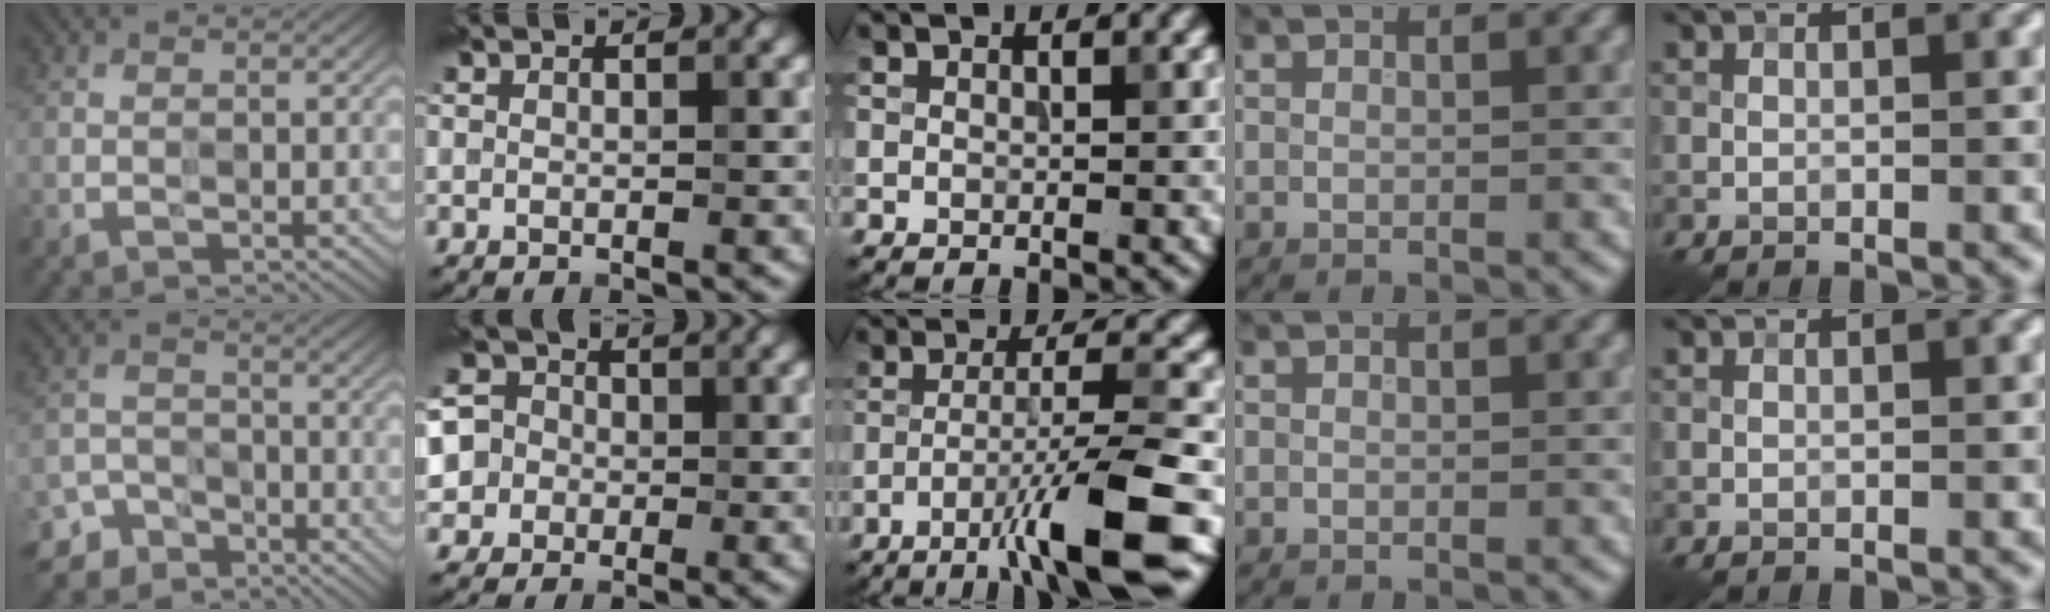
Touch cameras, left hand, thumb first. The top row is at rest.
{"thumb": {"total": 6.1, "force": [-4.7, 3.9, 1.0], "torque": [-0.010, -0.006, -0.091]}, "index": {"total": 6.8, "force": [-0.1, 6.4, 2.1], "torque": [-0.049, 0.034, -0.038]}, "middle": {"total": 9.0, "force": [-4.7, 1.1, 7.7], "torque": [-0.116, 0.013, -0.082]}}